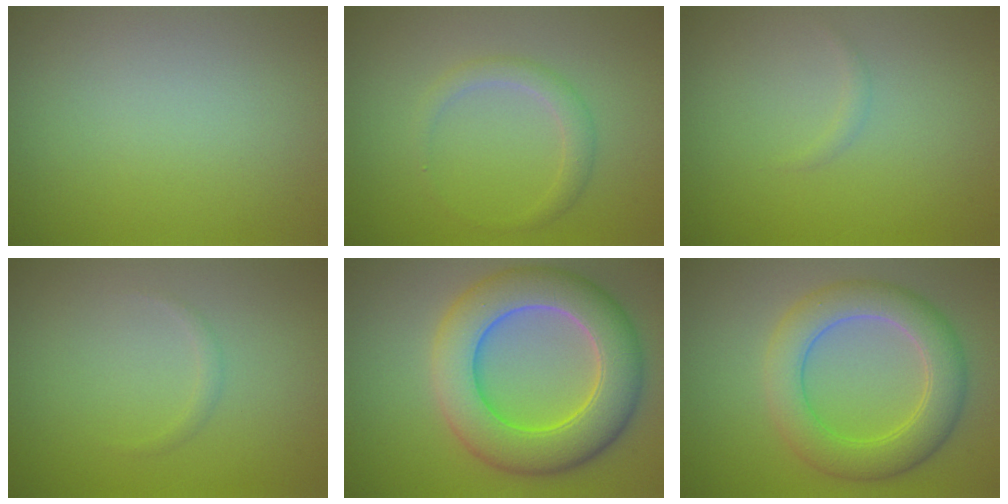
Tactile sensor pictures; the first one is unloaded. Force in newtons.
{"total": 1.8, "press": 1.8, "slide": 0.0}
{"total": 0.6, "press": 0.6, "slide": 0.1}
{"total": 0.6, "press": 0.6, "slide": 0.1}
{"total": 9.2, "press": 9.2, "slide": 0.5}
{"total": 5.8, "press": 5.8, "slide": 0.1}